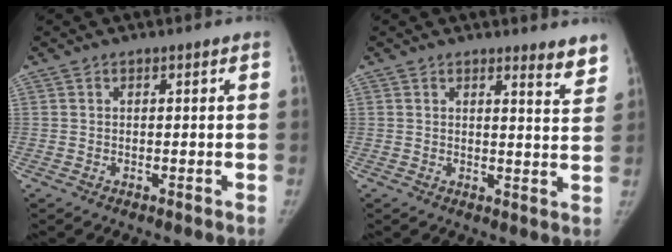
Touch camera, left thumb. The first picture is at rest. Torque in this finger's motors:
{"motor_torque": [0.61, 0.05, 0.20, -0.48, 0.10]}